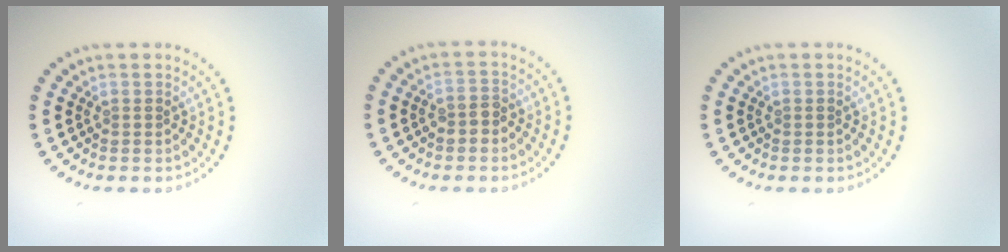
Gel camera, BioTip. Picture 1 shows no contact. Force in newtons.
{"total": 1.7, "press": 1.6, "slide": 0.6}
{"total": 0.0}